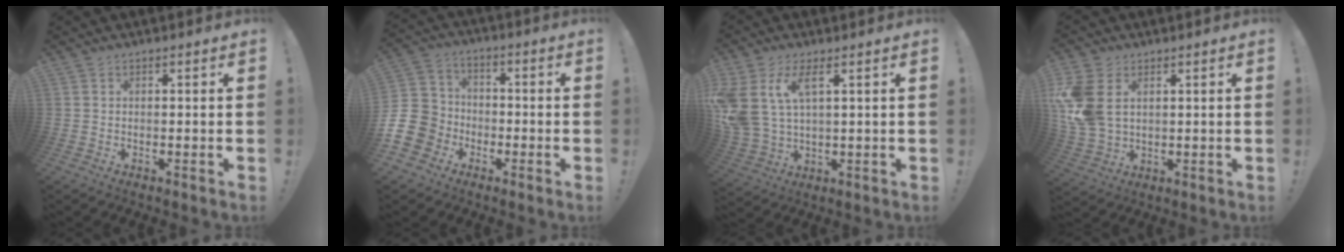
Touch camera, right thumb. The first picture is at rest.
{"total": 12.7, "force": [-5.2, 10.8, 4.4], "torque": [-0.093, 0.044, -0.091]}
{"total": 10.8, "force": [5.3, 5.4, 7.7], "torque": [-0.182, -0.019, 0.101]}
{"total": 12.7, "force": [3.6, 8.6, 8.6], "torque": [-0.187, -0.013, 0.072]}